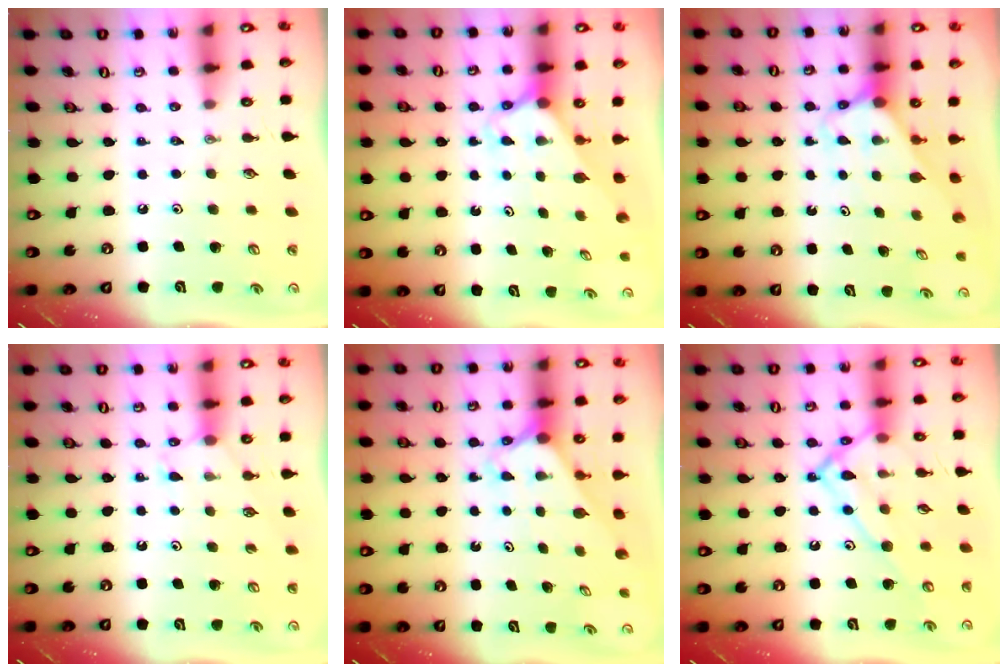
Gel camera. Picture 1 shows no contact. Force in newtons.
{"total": 2.4, "press": 2.4, "slide": 0.2}
{"total": 2.6, "press": 2.6, "slide": 0.1}
{"total": 5.2, "press": 5.2, "slide": 0.6}
{"total": 2.3, "press": 2.3, "slide": 0.2}
{"total": 15.9, "press": 15.9, "slide": 1.1}